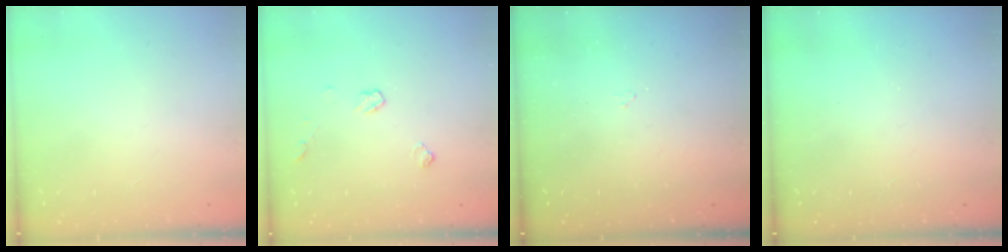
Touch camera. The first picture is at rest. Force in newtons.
{"total": 5.5, "press": 5.4, "slide": 0.7}
{"total": 2.9, "press": 2.9, "slide": 0.5}
{"total": 0.0}